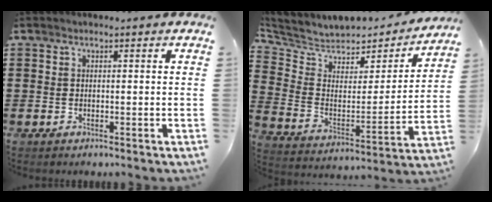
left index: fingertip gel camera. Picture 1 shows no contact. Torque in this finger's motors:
{"motor_torque": [2.09, -0.05, 0.68, 0.19]}